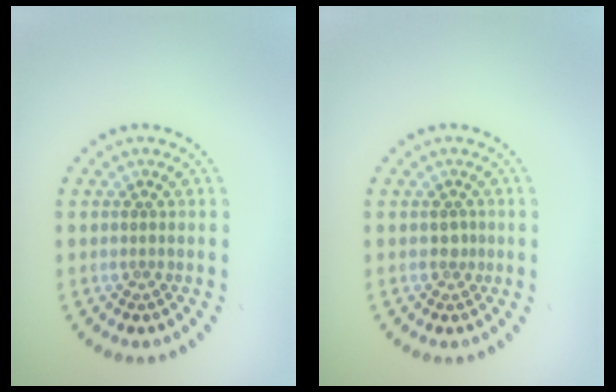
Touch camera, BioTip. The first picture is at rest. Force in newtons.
{"total": 0.6, "press": 0.5, "slide": 0.3}